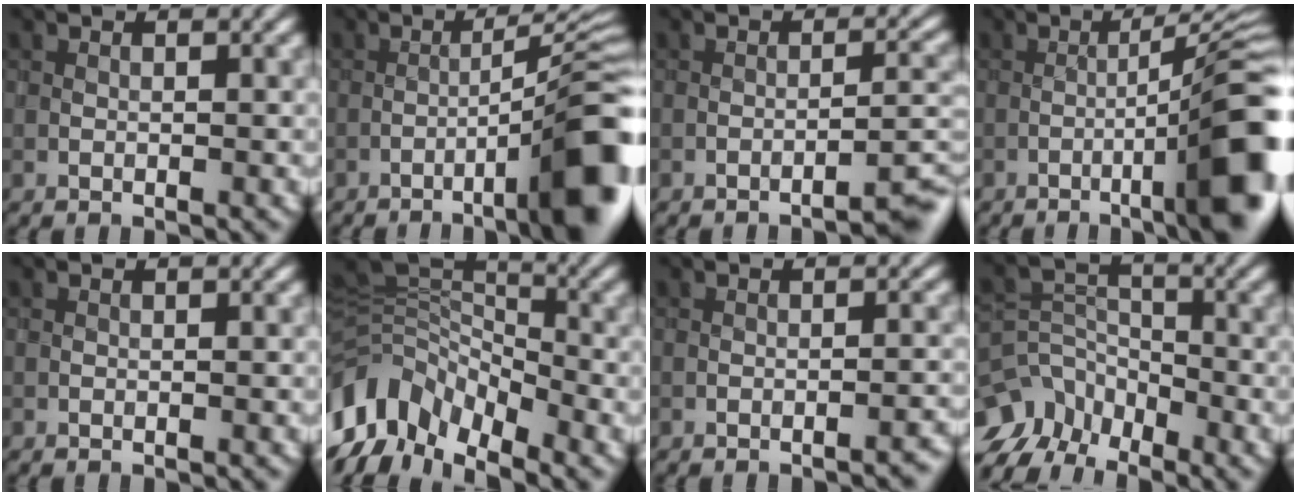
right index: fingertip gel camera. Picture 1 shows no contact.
{"total": 10.7, "force": [-4.6, 1.7, 9.5], "torque": [-0.123, 0.013, -0.065]}
{"total": 3.1, "force": [-2.5, 0.2, 1.8], "torque": [-0.015, 0.015, -0.042]}
{"total": 11.7, "force": [-3.5, 2.0, 10.9], "torque": [-0.130, 0.015, -0.048]}
{"total": 0.0}
{"total": 10.2, "force": [-5.4, 6.1, 6.2], "torque": [-0.126, 0.008, -0.102]}
{"total": 1.5, "force": [-1.4, 0.1, 0.6], "torque": [-0.004, 0.006, -0.017]}
{"total": 9.5, "force": [-6.9, 5.8, 3.2], "torque": [-0.048, -0.015, -0.116]}